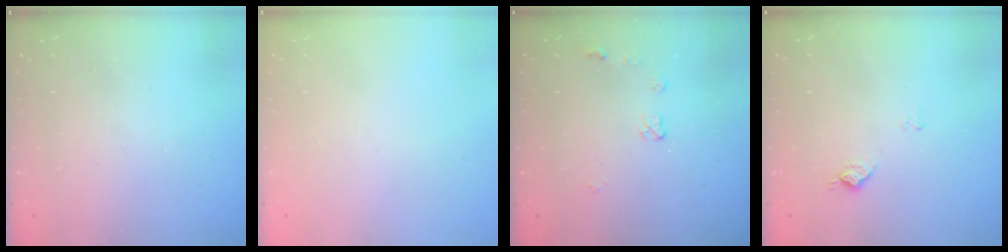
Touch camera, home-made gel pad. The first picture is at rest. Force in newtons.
{"total": 0.0}
{"total": 5.2, "press": 5.2, "slide": 0.5}
{"total": 7.7, "press": 7.6, "slide": 0.8}